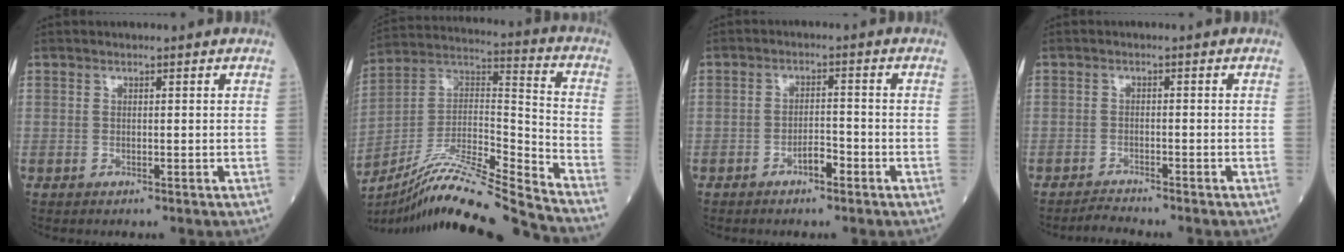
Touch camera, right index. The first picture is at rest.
{"total": 20.9, "force": [-18.9, -1.3, 8.8], "torque": [-0.182, 0.005, -0.331]}
{"total": 2.7, "force": [-1.7, 0.9, 1.9], "torque": [-0.030, 0.005, -0.032]}
{"total": 2.0, "force": [-2.0, -0.5, -0.1], "torque": [0.000, -0.011, -0.035]}